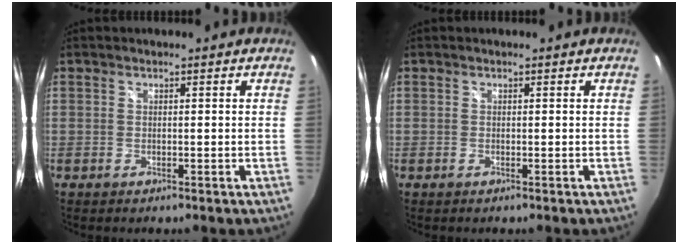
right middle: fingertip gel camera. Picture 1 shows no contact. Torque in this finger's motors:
{"motor_torque": [0.01, -0.06, 0.00, 0.01]}